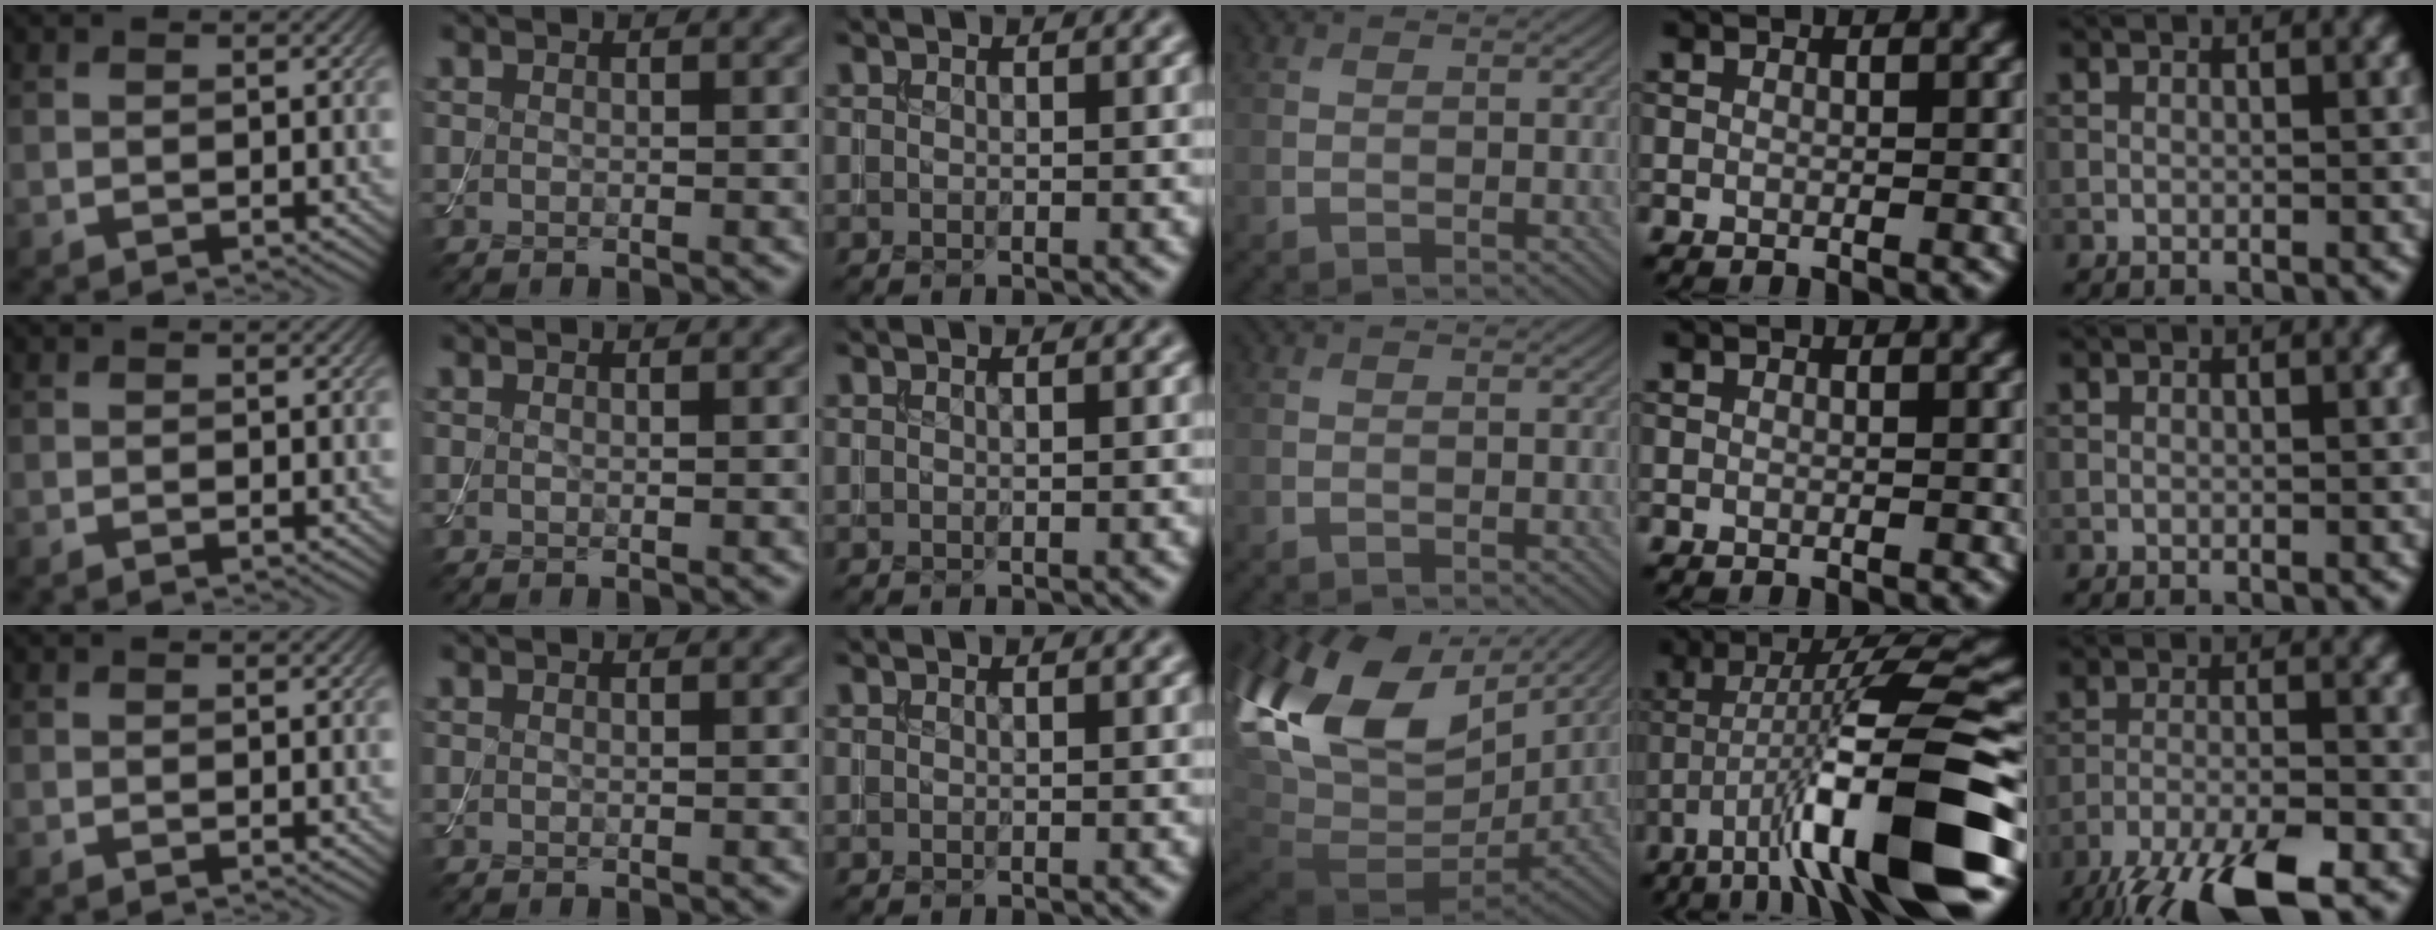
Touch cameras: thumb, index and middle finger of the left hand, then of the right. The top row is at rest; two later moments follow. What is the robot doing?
{"motion": "assemble", "object": "toy tower of hanoi"}